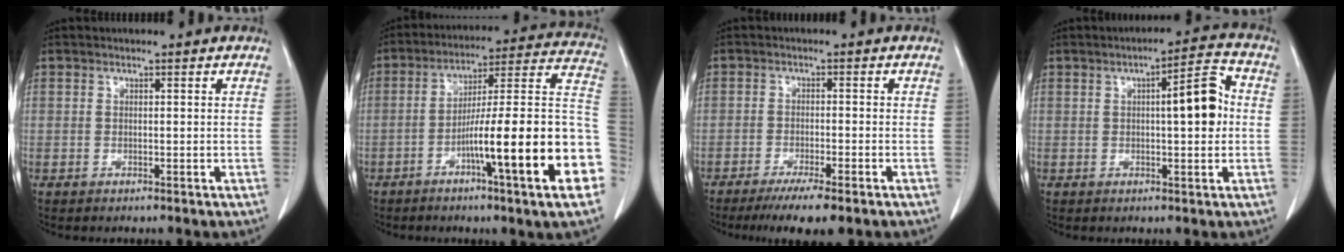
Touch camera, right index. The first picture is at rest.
{"total": 22.5, "force": [-7.3, 0.5, 21.2], "torque": [-0.230, 0.013, -0.110]}
{"total": 6.1, "force": [-4.4, 0.5, 4.3], "torque": [-0.065, -0.012, -0.069]}
{"total": 7.4, "force": [0.5, 1.5, 7.2], "torque": [-0.099, 0.017, 0.003]}